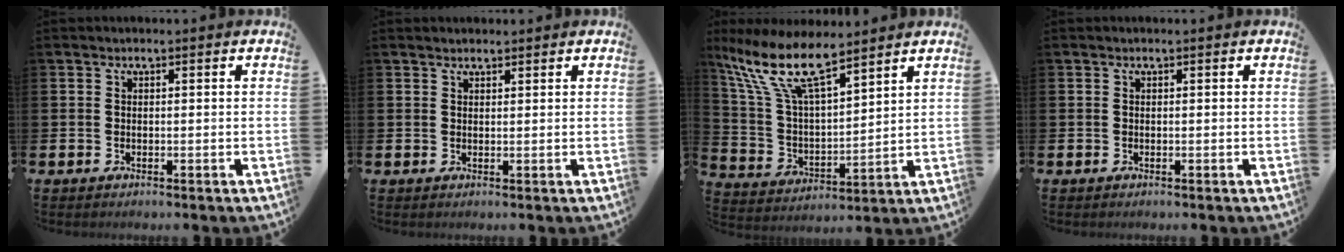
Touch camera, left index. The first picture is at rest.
{"total": 1.3, "force": [1.2, 0.4, 0.2], "torque": [0.003, 0.000, 0.020]}
{"total": 11.9, "force": [9.4, 3.0, 6.6], "torque": [-0.167, -0.035, 0.167]}
{"total": 0.0}